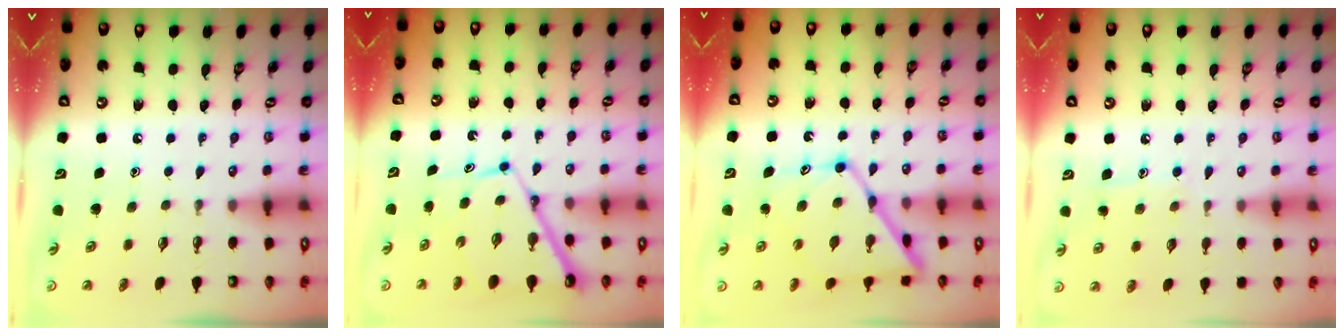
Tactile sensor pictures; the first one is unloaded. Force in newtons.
{"total": 10.5, "press": 10.4, "slide": 1.1}
{"total": 16.0, "press": 15.9, "slide": 1.4}
{"total": 5.9, "press": 5.9, "slide": 0.5}